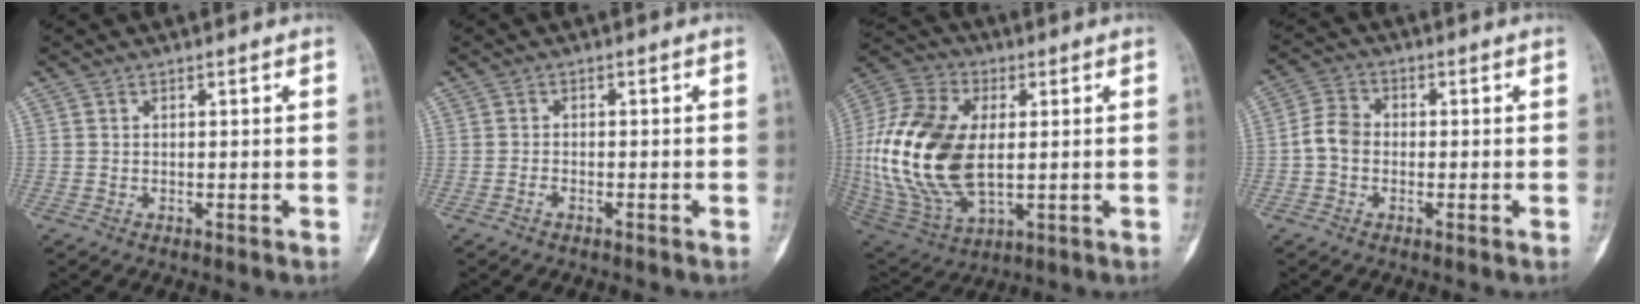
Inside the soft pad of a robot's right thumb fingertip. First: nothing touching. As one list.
[{"total": 1.0, "force": [-0.7, 0.4, 0.5], "torque": [-0.014, 0.005, -0.014]}, {"total": 23.2, "force": [0.7, 13.4, 19.0], "torque": [-0.402, -0.007, 0.020]}, {"total": 4.9, "force": [-0.9, 3.9, 2.9], "torque": [-0.049, 0.014, -0.026]}]